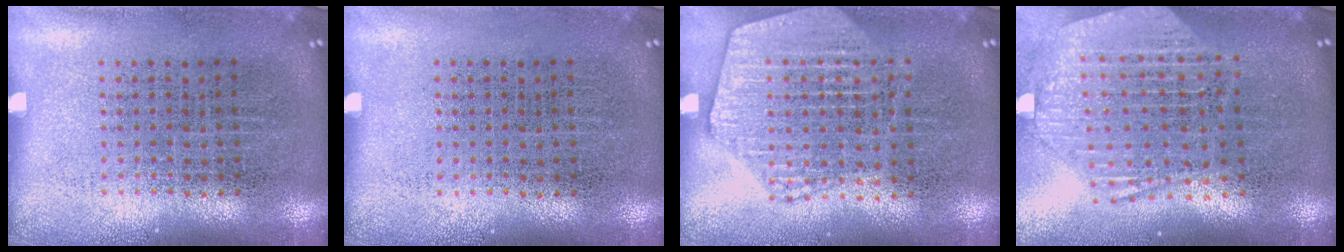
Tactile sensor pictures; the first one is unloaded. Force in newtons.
{"total": 0.0}
{"total": 1.9, "press": 1.8, "slide": 0.5}
{"total": 2.6, "press": 2.2, "slide": 1.5}